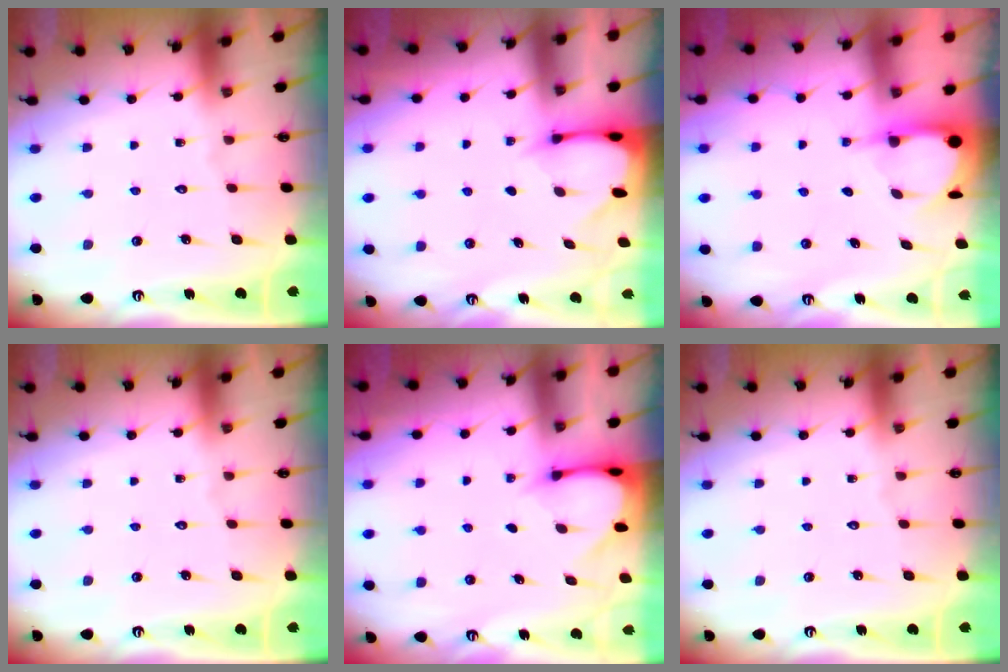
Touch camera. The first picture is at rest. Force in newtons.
{"total": 2.5, "press": 2.5, "slide": 0.3}
{"total": 3.9, "press": 3.9, "slide": 0.3}
{"total": 0.0}
{"total": 2.9, "press": 2.9, "slide": 0.2}
{"total": 0.0}